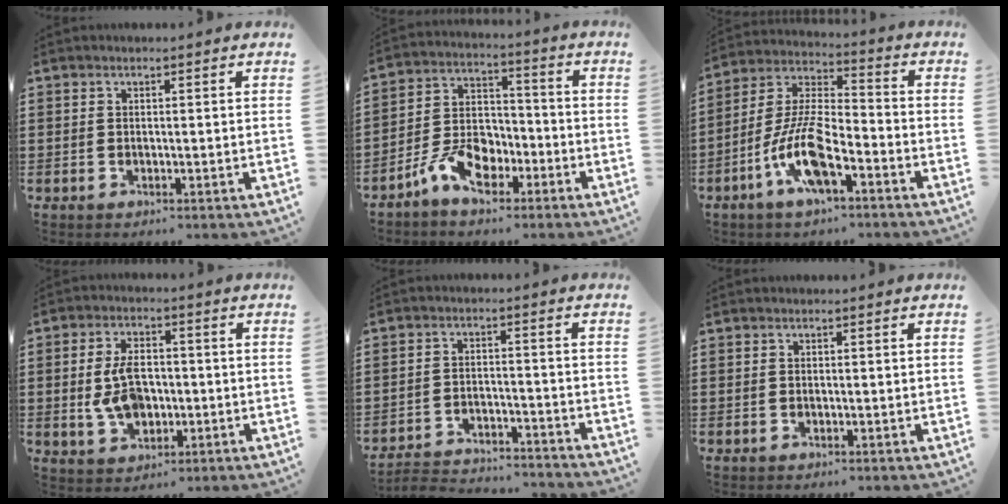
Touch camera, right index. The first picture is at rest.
{"total": 8.0, "force": [-4.5, 5.2, 4.2], "torque": [-0.104, 0.016, -0.089]}
{"total": 11.1, "force": [-5.4, 3.8, 9.0], "torque": [-0.206, -0.005, -0.103]}
{"total": 7.3, "force": [-0.5, 4.3, 5.9], "torque": [-0.130, 0.003, -0.013]}
{"total": 3.9, "force": [-3.8, 0.4, 0.3], "torque": [-0.019, 0.002, -0.085]}
{"total": 0.0}